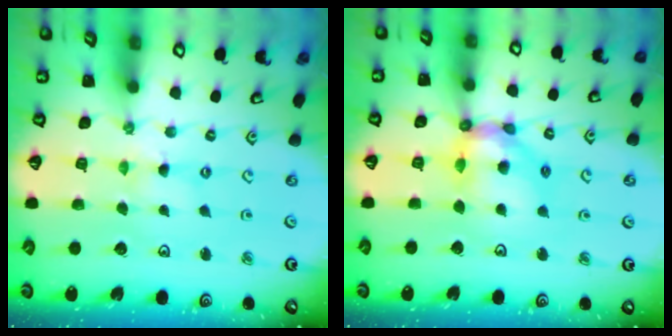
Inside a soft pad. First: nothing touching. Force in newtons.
{"total": 12.9, "press": 12.8, "slide": 1.5}